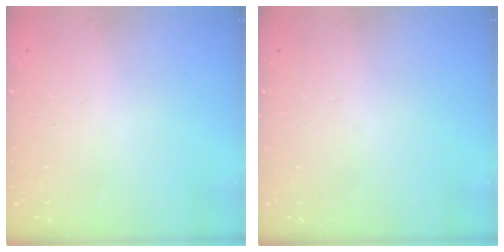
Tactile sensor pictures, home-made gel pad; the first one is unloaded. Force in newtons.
{"total": 0.0}